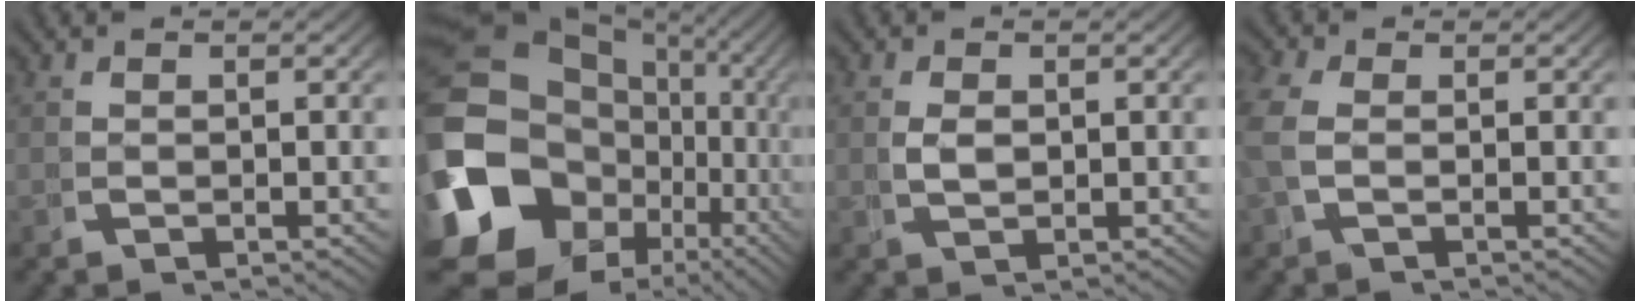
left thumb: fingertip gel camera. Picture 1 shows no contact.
{"total": 22.7, "force": [-2.4, 17.9, 13.7], "torque": [-0.299, -0.087, -0.019]}
{"total": 1.6, "force": [0.5, 0.9, 1.2], "torque": [-0.032, -0.008, 0.018]}
{"total": 2.7, "force": [-0.1, 1.8, 2.0], "torque": [-0.072, -0.009, 0.003]}